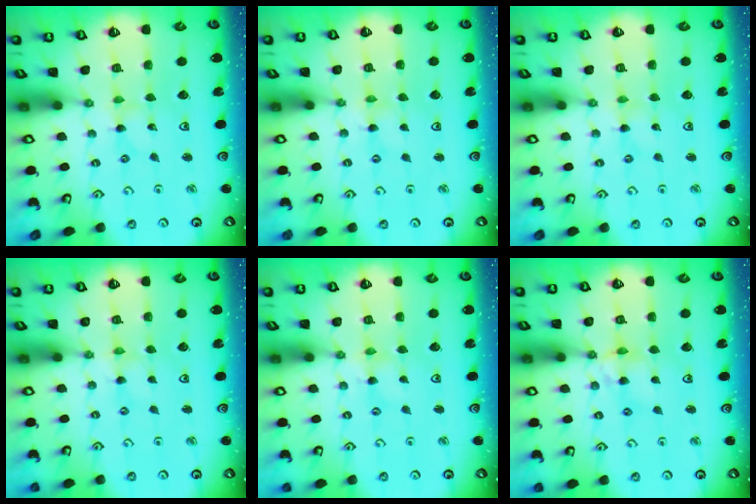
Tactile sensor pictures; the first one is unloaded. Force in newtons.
{"total": 0.0}
{"total": 0.0}
{"total": 0.0}
{"total": 1.5, "press": 1.5, "slide": 0.3}
{"total": 6.0, "press": 6.0, "slide": 0.5}